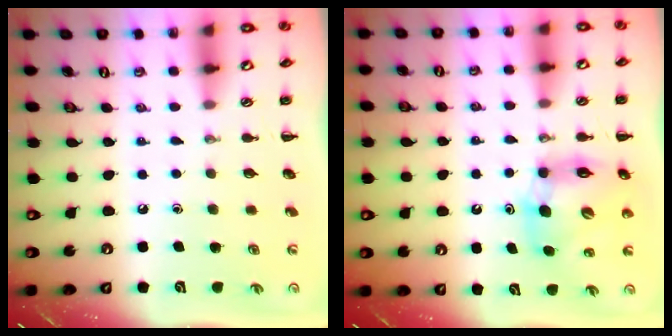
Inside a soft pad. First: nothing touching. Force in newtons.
{"total": 9.3, "press": 9.0, "slide": 2.2}